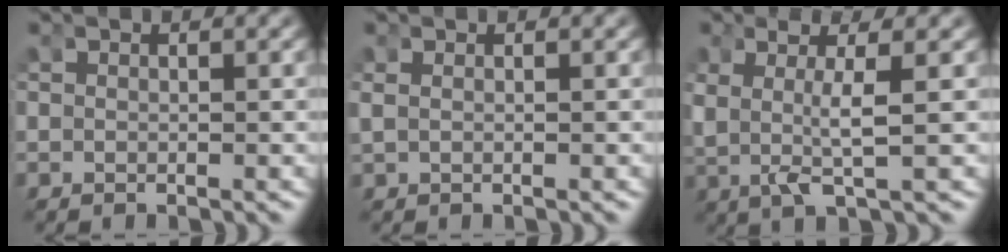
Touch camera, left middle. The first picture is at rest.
{"total": 0.6, "force": [0.2, 0.2, 0.5], "torque": [-0.013, 0.000, 0.010]}
{"total": 4.6, "force": [0.8, 1.2, 4.4], "torque": [-0.095, -0.006, 0.023]}